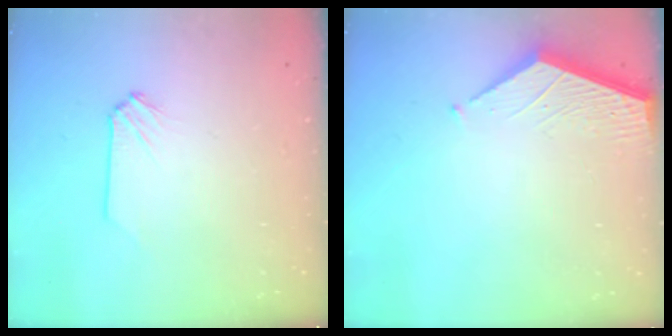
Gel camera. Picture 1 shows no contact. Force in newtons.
{"total": 3.4, "press": 3.4, "slide": 0.4}